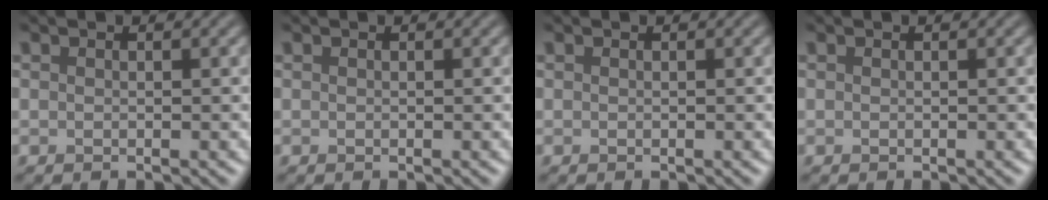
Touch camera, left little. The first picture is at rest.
{"total": 0.0}
{"total": 0.0}
{"total": 0.0}